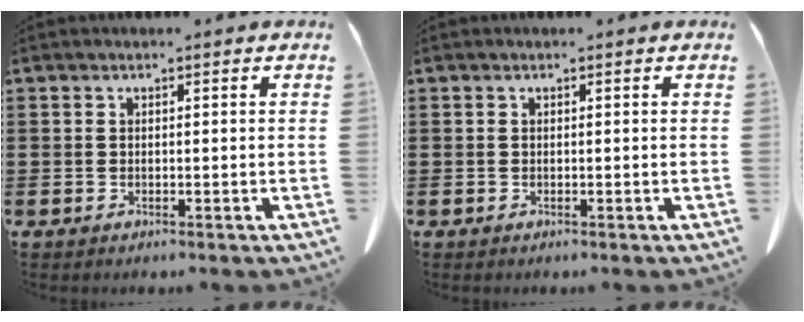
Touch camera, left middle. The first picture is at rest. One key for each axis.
{"total": 0.0}